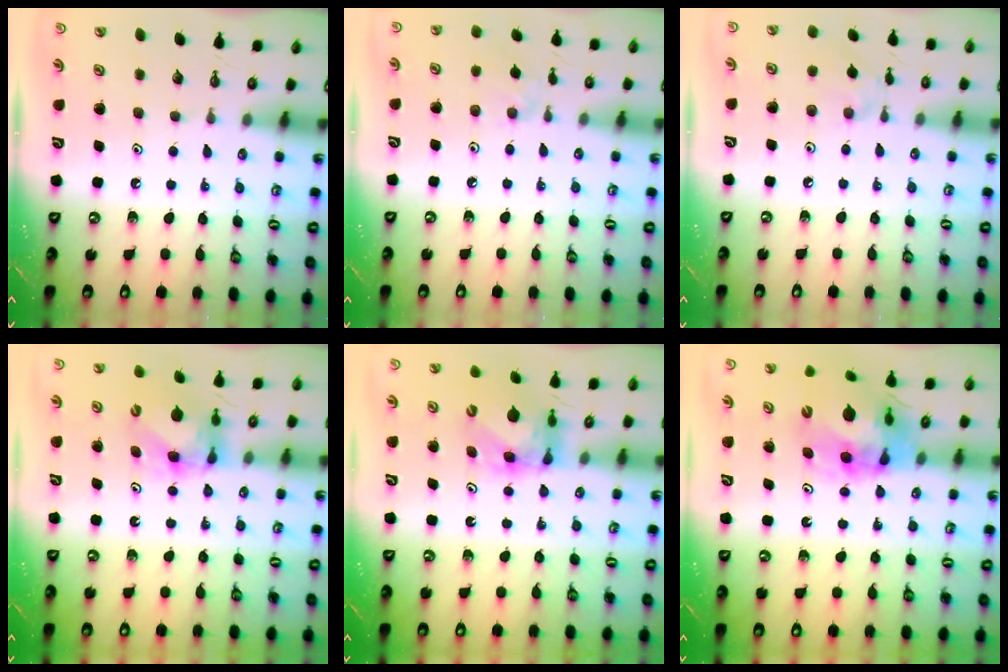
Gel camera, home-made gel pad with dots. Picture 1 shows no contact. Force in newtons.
{"total": 2.9, "press": 2.8, "slide": 0.5}
{"total": 1.4, "press": 1.3, "slide": 0.2}
{"total": 6.3, "press": 6.3, "slide": 0.6}
{"total": 5.5, "press": 5.5, "slide": 0.7}
{"total": 14.2, "press": 14.1, "slide": 1.7}